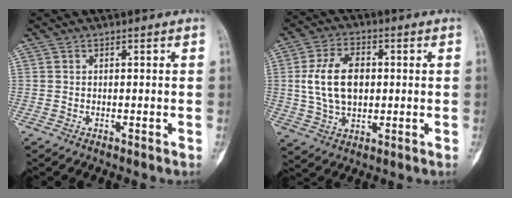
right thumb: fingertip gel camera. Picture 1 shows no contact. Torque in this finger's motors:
{"motor_torque": [1.07, 1.08, 0.60, -0.44, 0.13]}